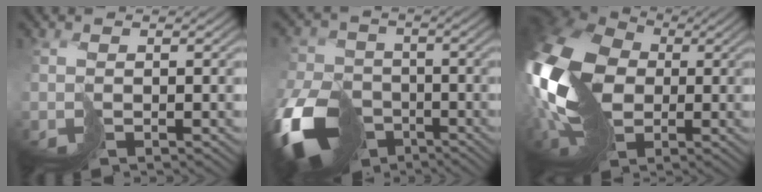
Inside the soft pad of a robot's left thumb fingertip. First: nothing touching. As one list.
[{"total": 15.6, "force": [-7.8, 10.8, 8.2], "torque": [-0.224, -0.057, -0.135]}, {"total": 18.7, "force": [-0.7, 13.6, 12.9], "torque": [-0.329, -0.020, -0.007]}]